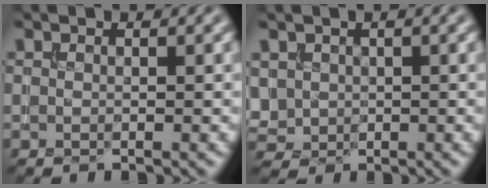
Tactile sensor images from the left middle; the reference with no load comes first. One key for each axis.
{"total": 2.1, "fx": 0.4, "fy": 1.9, "fz": 0.8, "tx": -0.023, "ty": -0.002, "tz": 0.013}